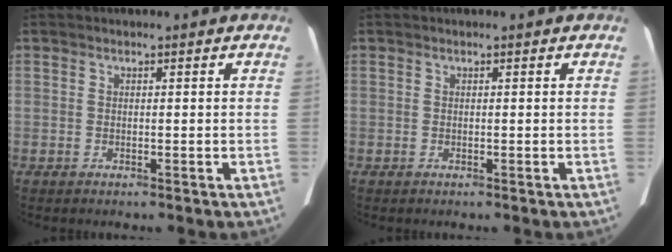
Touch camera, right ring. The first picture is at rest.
{"total": 0.0}